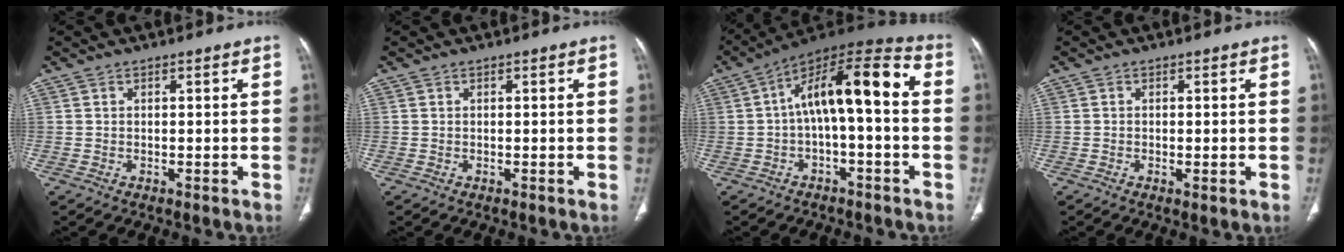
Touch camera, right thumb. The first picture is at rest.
{"total": 0.0}
{"total": 14.7, "force": [0.4, 5.4, 13.6], "torque": [-0.212, 0.062, 0.000]}
{"total": 1.3, "force": [-0.3, 0.3, 1.3], "torque": [-0.026, -0.006, -0.004]}